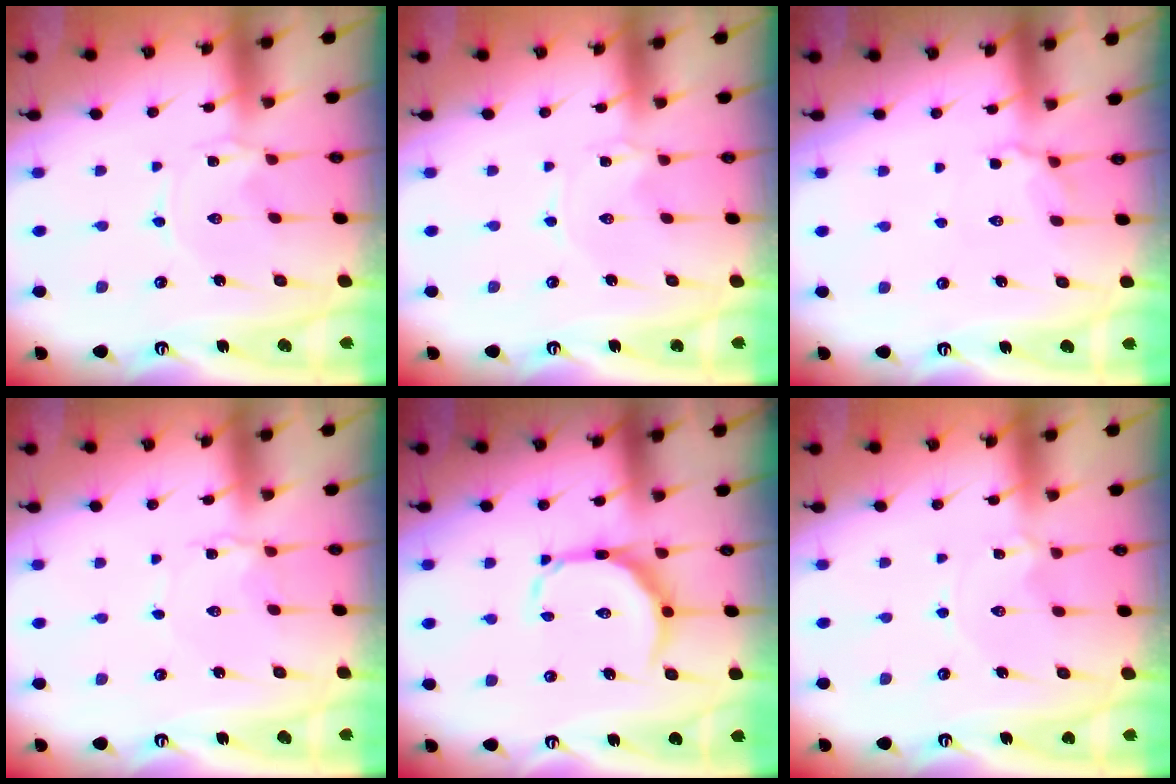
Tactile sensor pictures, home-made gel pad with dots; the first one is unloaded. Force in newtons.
{"total": 0.7, "press": 0.7, "slide": 0.1}
{"total": 3.9, "press": 3.7, "slide": 1.2}
{"total": 4.6, "press": 4.5, "slide": 0.6}
{"total": 10.4, "press": 10.4, "slide": 0.6}
{"total": 0.8, "press": 0.8, "slide": 0.1}